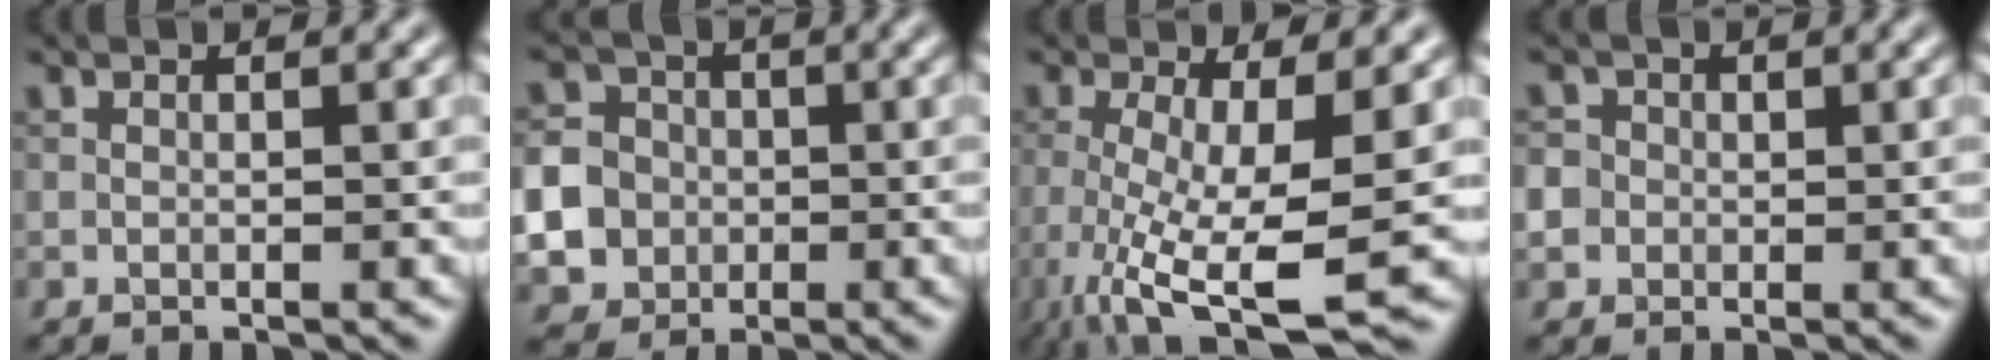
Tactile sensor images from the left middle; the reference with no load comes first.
{"total": 13.0, "force": [-3.3, 12.0, 3.6], "torque": [-0.108, -0.025, -0.087]}
{"total": 9.6, "force": [-2.8, 2.7, 8.8], "torque": [-0.174, -0.030, -0.042]}
{"total": 4.2, "force": [0.3, 4.0, 1.4], "torque": [-0.020, 0.030, -0.015]}